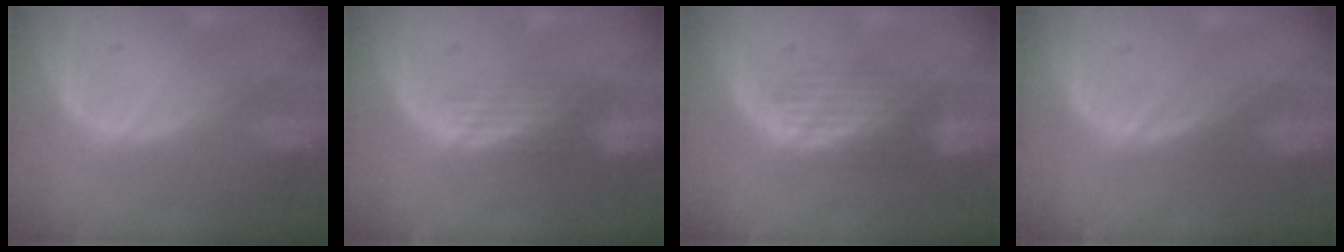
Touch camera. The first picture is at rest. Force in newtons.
{"total": 3.9, "press": 3.2, "slide": 2.3}
{"total": 4.3, "press": 4.3, "slide": 0.2}
{"total": 0.0}